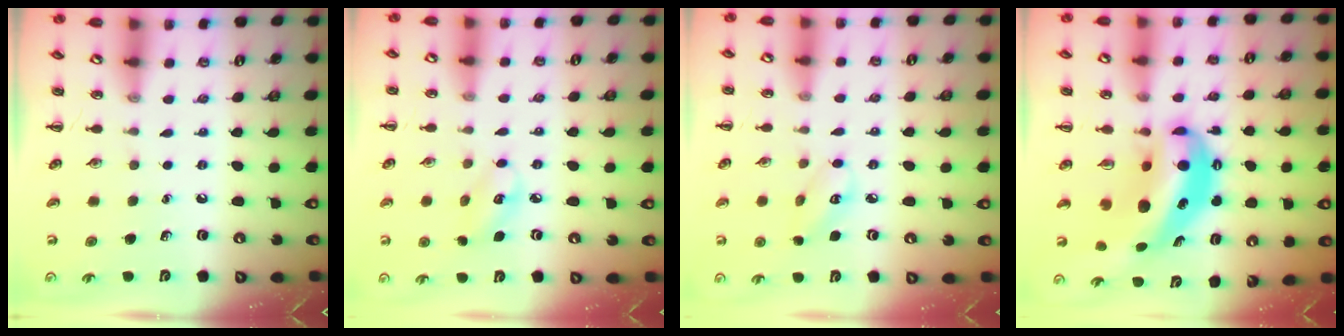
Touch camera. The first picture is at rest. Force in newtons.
{"total": 5.5, "press": 5.5, "slide": 0.9}
{"total": 3.8, "press": 3.8, "slide": 0.4}
{"total": 10.2, "press": 9.9, "slide": 2.4}